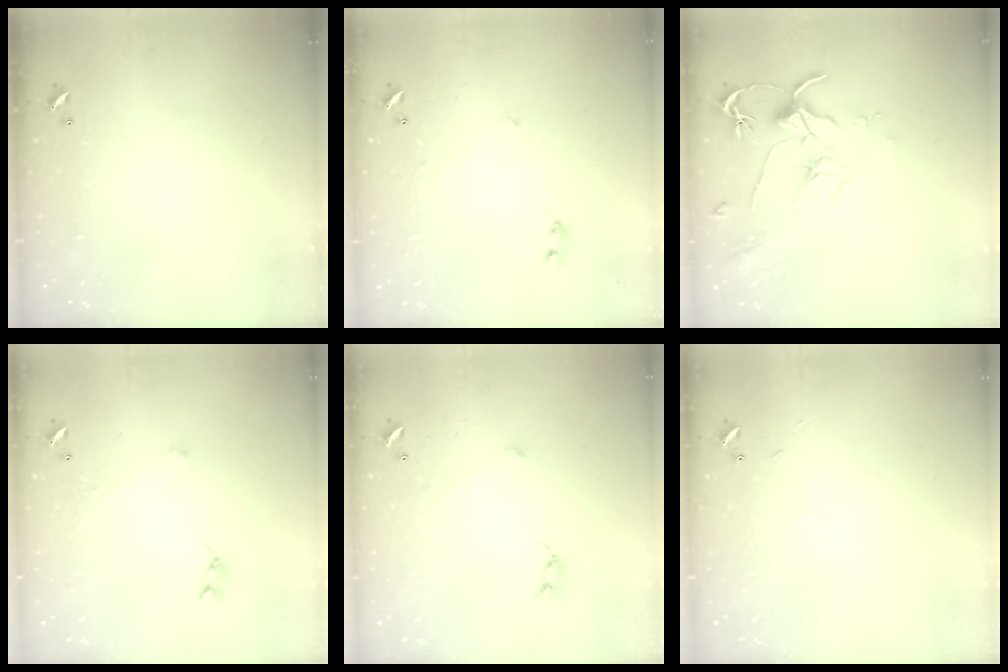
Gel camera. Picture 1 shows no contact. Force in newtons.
{"total": 0.0}
{"total": 1.8, "press": 1.7, "slide": 0.8}
{"total": 1.3, "press": 1.2, "slide": 0.5}
{"total": 0.6, "press": 0.6, "slide": 0.3}
{"total": 1.2, "press": 1.1, "slide": 0.6}